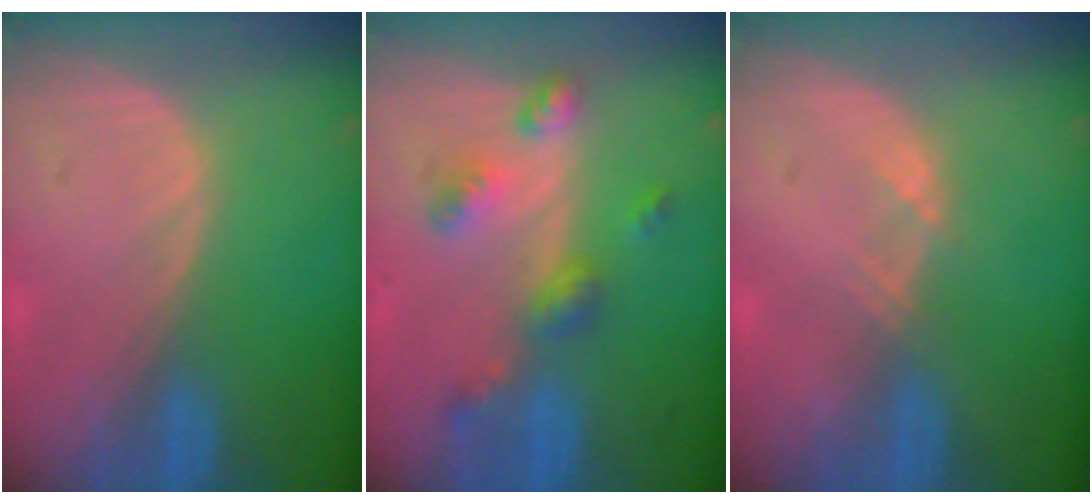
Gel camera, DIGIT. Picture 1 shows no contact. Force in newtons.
{"total": 6.2, "press": 5.5, "slide": 2.9}
{"total": 1.1, "press": 1.0, "slide": 0.2}